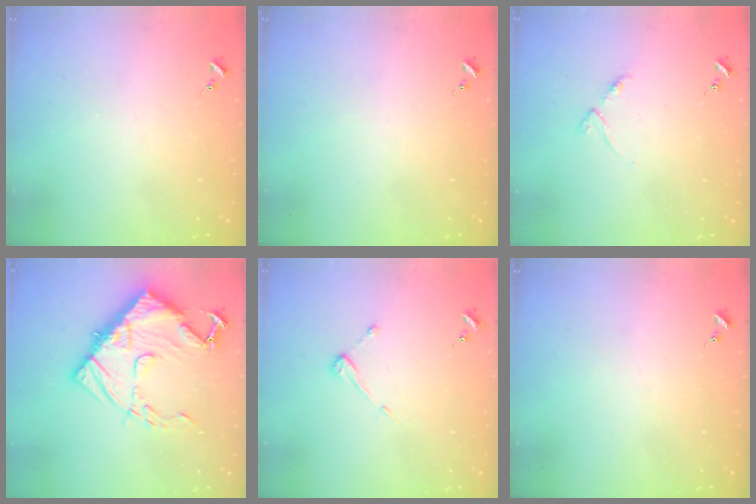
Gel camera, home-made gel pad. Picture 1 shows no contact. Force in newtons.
{"total": 0.0}
{"total": 4.0, "press": 3.9, "slide": 0.4}
{"total": 22.1, "press": 22.0, "slide": 2.0}
{"total": 4.2, "press": 4.2, "slide": 0.3}
{"total": 0.0}